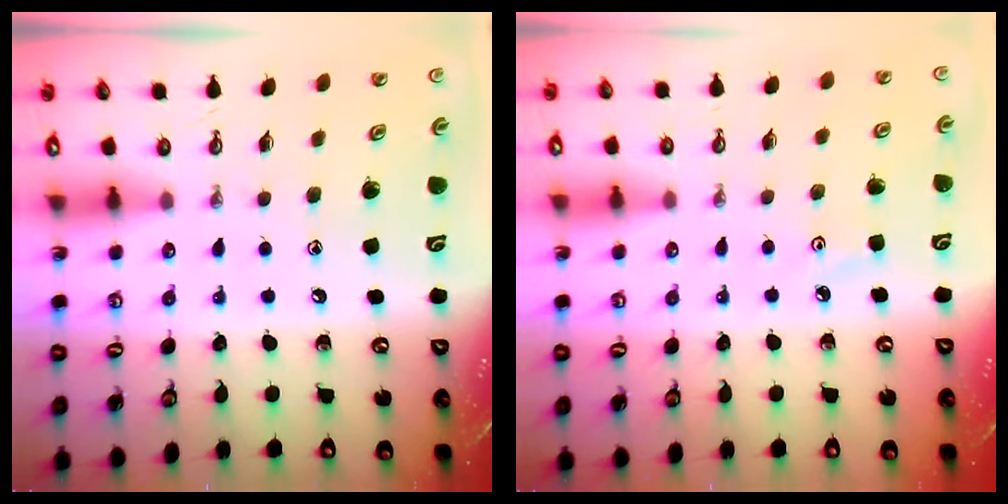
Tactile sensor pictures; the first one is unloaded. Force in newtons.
{"total": 2.8, "press": 2.8, "slide": 0.4}